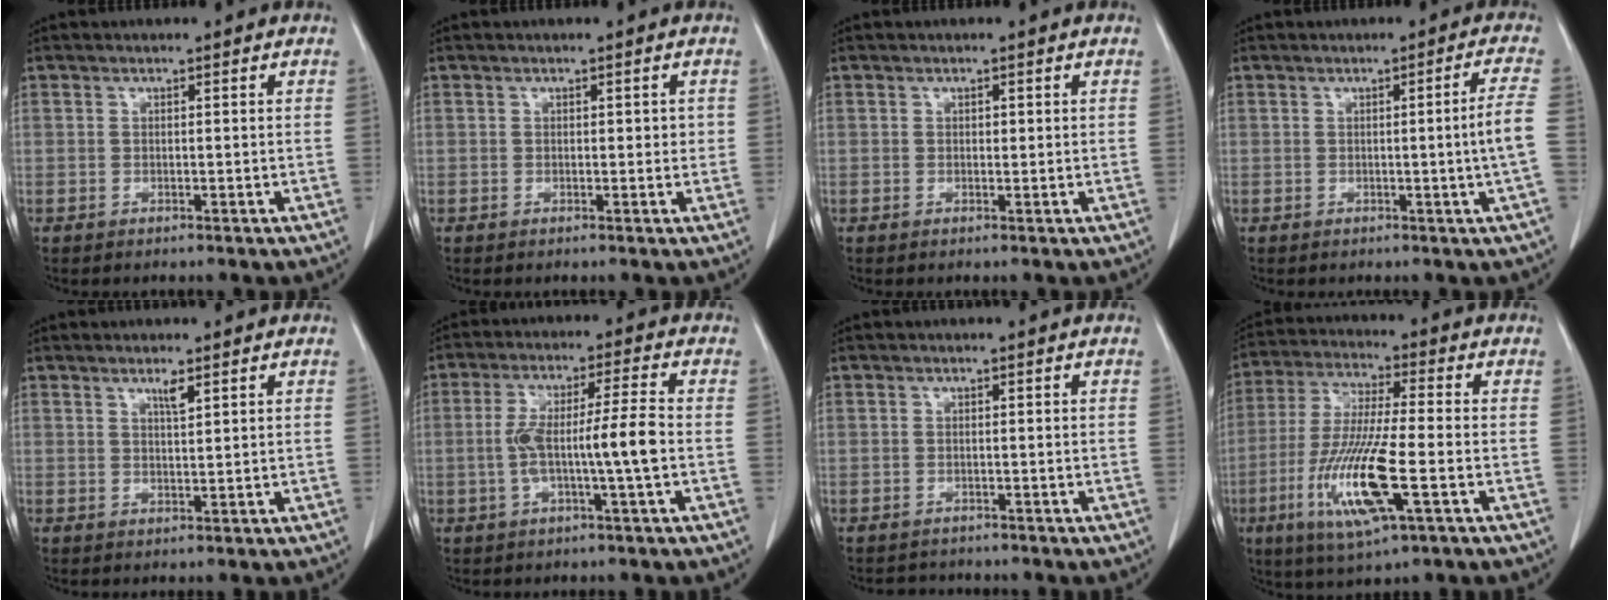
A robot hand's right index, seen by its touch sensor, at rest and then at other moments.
{"total": 1.5, "force": [0.2, 1.0, 1.2], "torque": [-0.013, 0.006, 0.003]}
{"total": 0.6, "force": [0.2, 0.4, 0.4], "torque": [-0.003, 0.001, 0.002]}
{"total": 4.6, "force": [-0.7, -1.4, 4.4], "torque": [-0.056, -0.004, -0.010]}
{"total": 1.8, "force": [1.1, 0.0, 1.4], "torque": [-0.027, -0.004, 0.021]}
{"total": 7.9, "force": [-1.3, 0.0, 7.8], "torque": [-0.154, 0.011, -0.023]}
{"total": 1.8, "force": [-1.6, 0.8, -0.3], "torque": [0.000, -0.003, -0.026]}
{"total": 14.6, "force": [-4.6, 1.4, 13.8], "torque": [-0.288, -0.023, -0.085]}